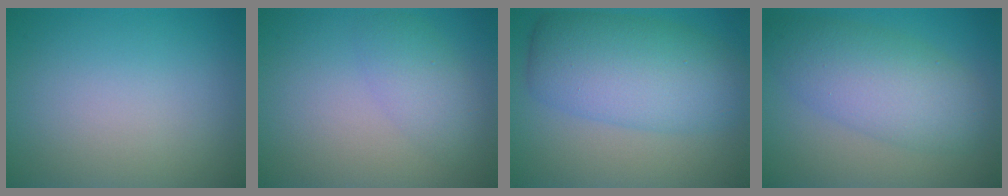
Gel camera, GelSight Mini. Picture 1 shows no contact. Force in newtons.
{"total": 2.7, "press": 2.7, "slide": 0.1}
{"total": 7.9, "press": 7.9, "slide": 0.1}
{"total": 6.3, "press": 6.3, "slide": 0.1}